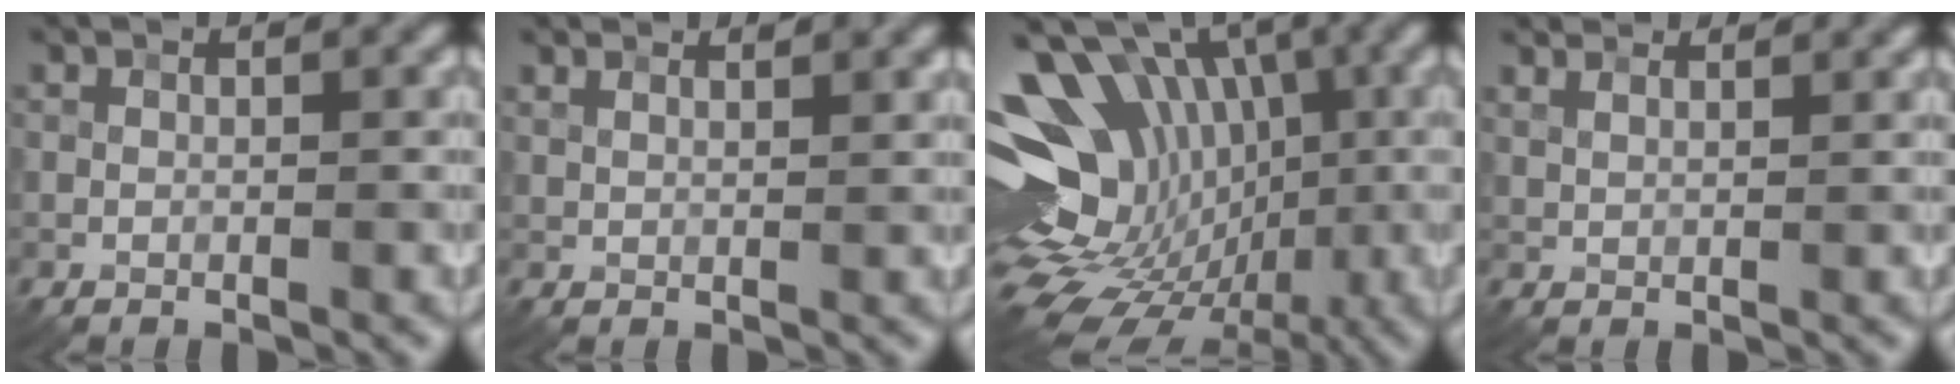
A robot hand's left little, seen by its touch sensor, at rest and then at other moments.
{"total": 4.8, "force": [3.8, 1.8, 2.4], "torque": [-0.029, 0.027, 0.039]}
{"total": 18.0, "force": [-0.4, 14.2, 11.1], "torque": [-0.192, 0.019, -0.017]}
{"total": 6.9, "force": [5.6, 2.5, 3.1], "torque": [-0.068, 0.026, 0.089]}